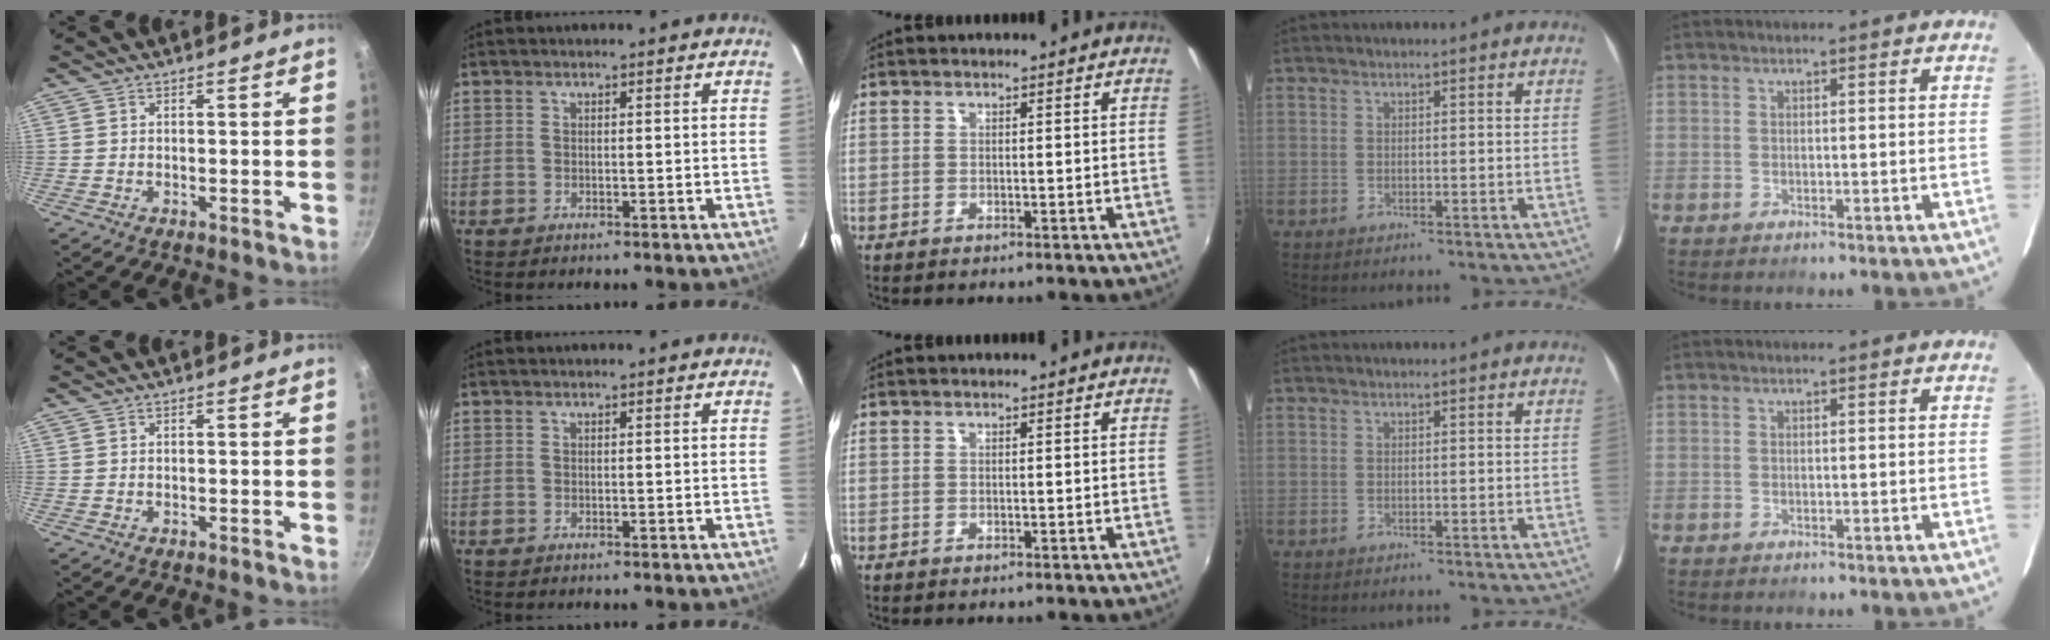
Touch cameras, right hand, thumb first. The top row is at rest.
{}